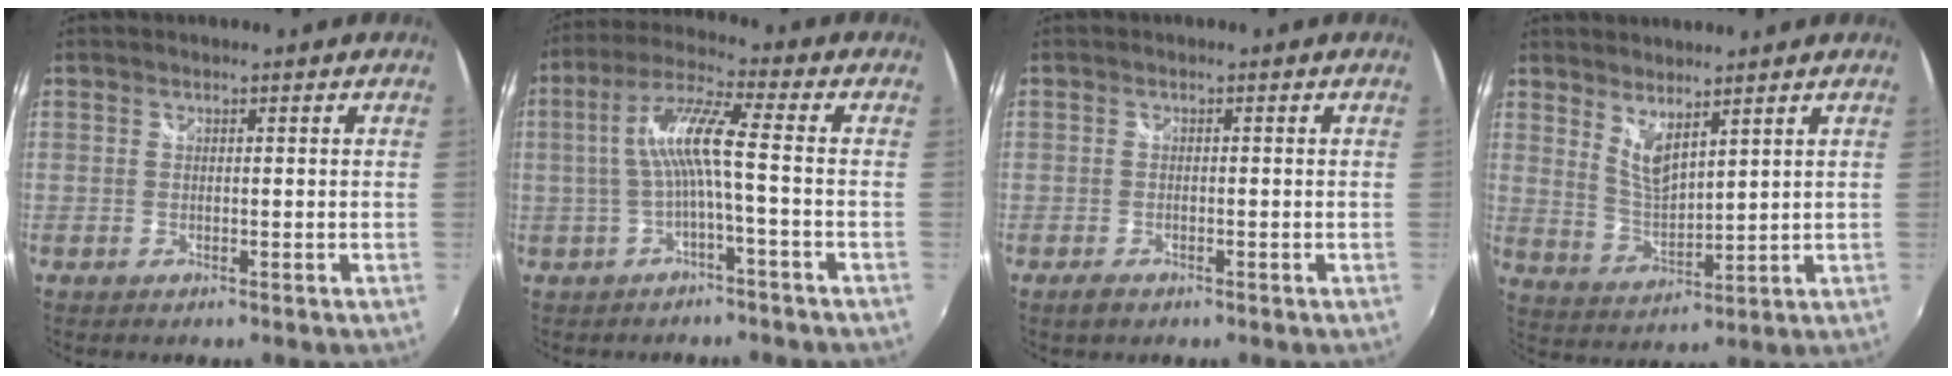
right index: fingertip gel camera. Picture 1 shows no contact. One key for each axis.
{"total": 8.2, "fx": -1.4, "fy": 0.1, "fz": 8.1, "tx": -0.170, "ty": 0.012, "tz": -0.020}
{"total": 2.1, "fx": -1.4, "fy": 1.2, "fz": 1.1, "tx": -0.021, "ty": -0.006, "tz": -0.024}
{"total": 6.0, "fx": 4.3, "fy": 1.7, "fz": 3.8, "tx": -0.069, "ty": -0.014, "tz": 0.086}